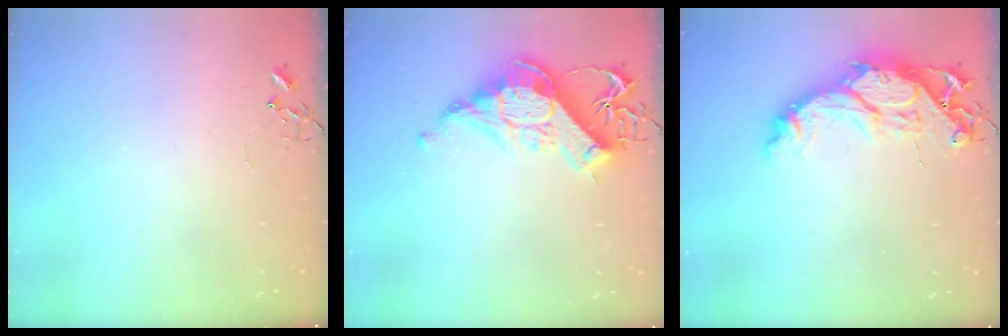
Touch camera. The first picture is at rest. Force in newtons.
{"total": 14.8, "press": 14.7, "slide": 1.9}
{"total": 14.8, "press": 14.7, "slide": 1.3}